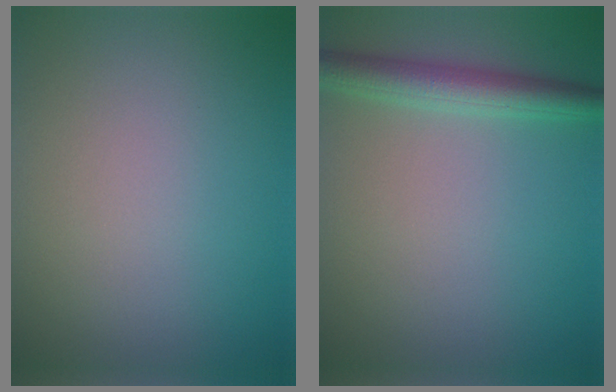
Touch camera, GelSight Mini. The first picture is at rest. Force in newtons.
{"total": 3.4, "press": 3.4, "slide": 0.1}